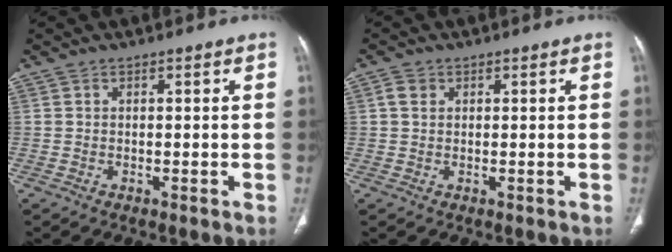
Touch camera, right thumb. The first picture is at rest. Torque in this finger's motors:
{"motor_torque": [-0.07, 0.02, -0.05, 0.04, 0.01]}